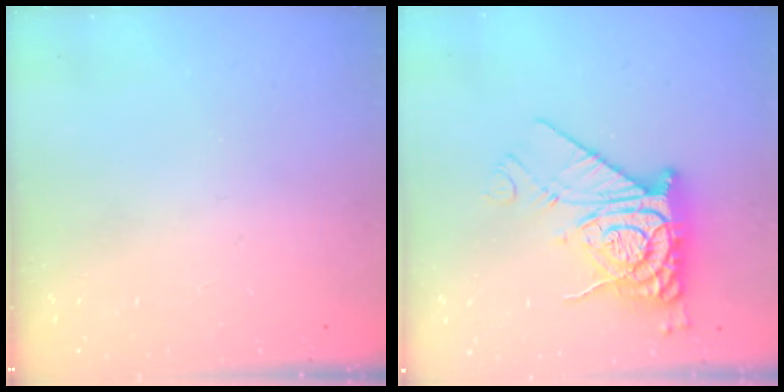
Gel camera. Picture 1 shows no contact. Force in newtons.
{"total": 12.6, "press": 12.5, "slide": 1.4}